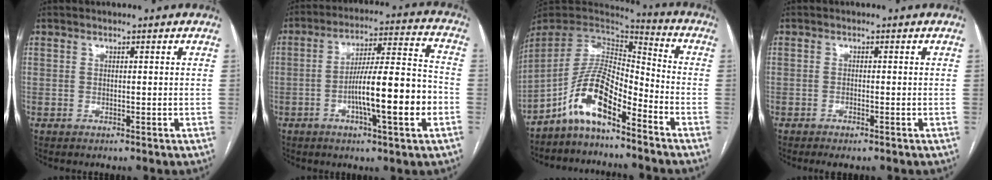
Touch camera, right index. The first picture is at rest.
{"total": 14.4, "force": [-4.0, 1.2, 13.8], "torque": [-0.224, 0.011, -0.063]}
{"total": 10.8, "force": [-6.9, 2.8, 7.8], "torque": [-0.160, 0.022, -0.129]}
{"total": 1.7, "force": [-1.2, 0.2, 1.2], "torque": [-0.019, -0.003, -0.018]}